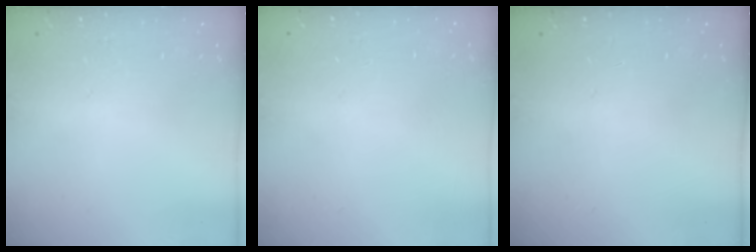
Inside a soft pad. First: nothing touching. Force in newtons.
{"total": 0.0}
{"total": 0.0}